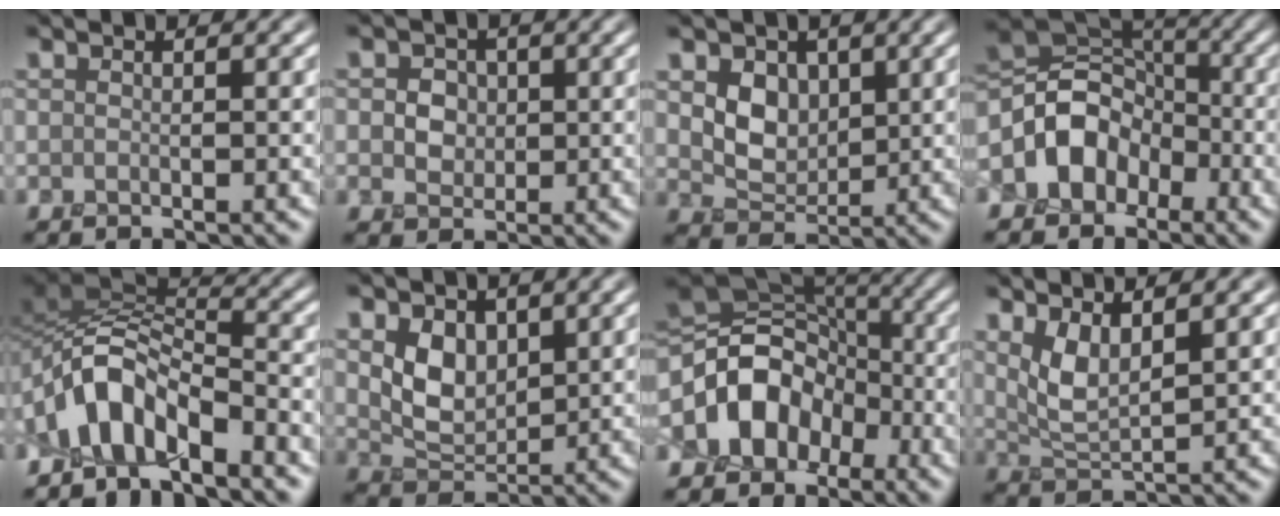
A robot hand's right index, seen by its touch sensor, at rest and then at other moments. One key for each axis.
{"total": 3.4, "fx": 1.0, "fy": 2.8, "fz": 1.6, "tx": -0.024, "ty": 0.012, "tz": 0.012}
{"total": 3.4, "fx": 1.1, "fy": 2.5, "fz": 2.0, "tx": -0.046, "ty": -0.008, "tz": 0.020}
{"total": 7.6, "fx": -2.3, "fy": 5.6, "fz": 4.6, "tx": -0.059, "ty": 0.002, "tz": -0.037}
{"total": 7.1, "fx": -3.4, "fy": 2.8, "fz": 5.6, "tx": -0.100, "ty": 0.014, "tz": -0.073}
{"total": 3.3, "fx": 1.5, "fy": 2.1, "fz": 2.1, "tx": -0.048, "ty": -0.010, "tz": 0.033}
{"total": 10.4, "fx": -2.9, "fy": 7.7, "fz": 6.4, "tx": -0.109, "ty": -0.009, "tz": -0.047}
{"total": 3.0, "fx": 2.0, "fy": 0.6, "fz": 2.2, "tx": -0.056, "ty": -0.009, "tz": 0.051}